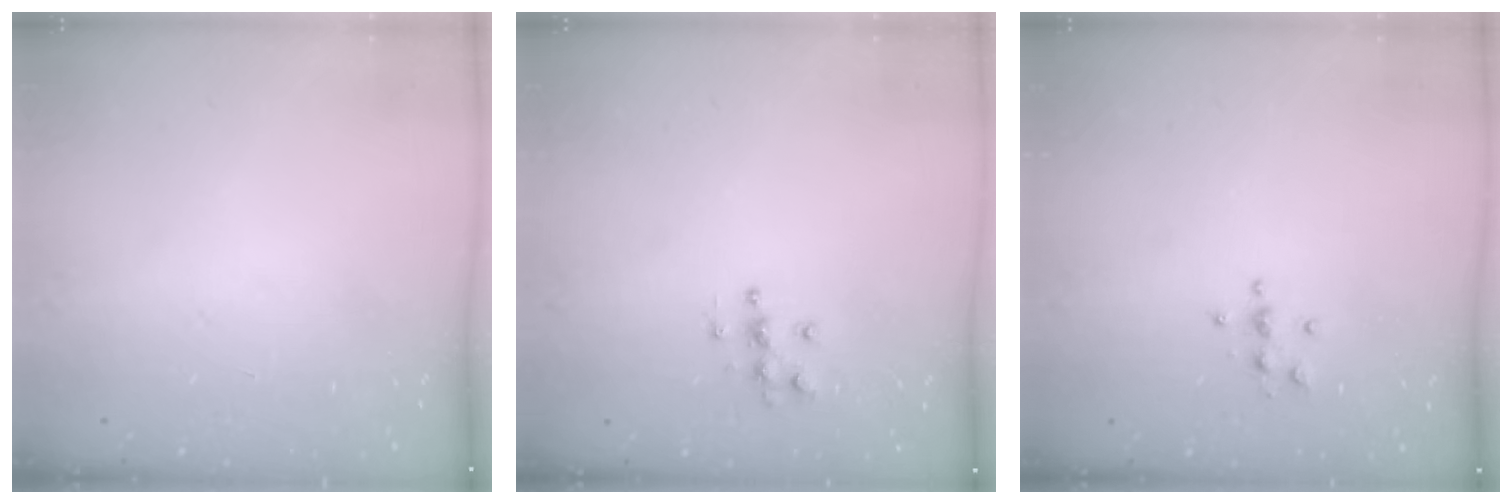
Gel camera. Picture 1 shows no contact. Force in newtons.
{"total": 5.7, "press": 5.7, "slide": 0.5}
{"total": 3.8, "press": 3.7, "slide": 0.5}